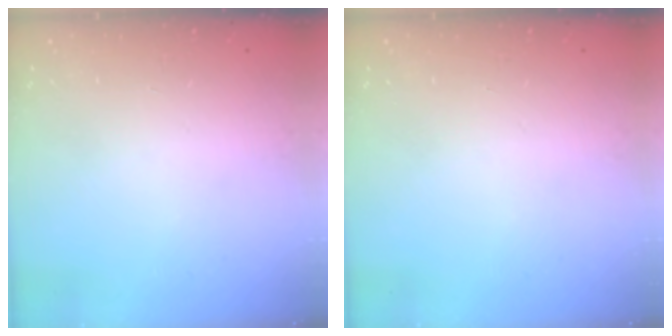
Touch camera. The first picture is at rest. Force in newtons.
{"total": 0.0}